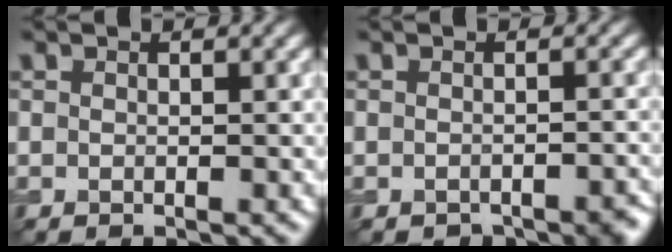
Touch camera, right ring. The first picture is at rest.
{"total": 2.2, "force": [-1.9, 0.8, 0.8], "torque": [-0.005, 0.000, -0.019]}